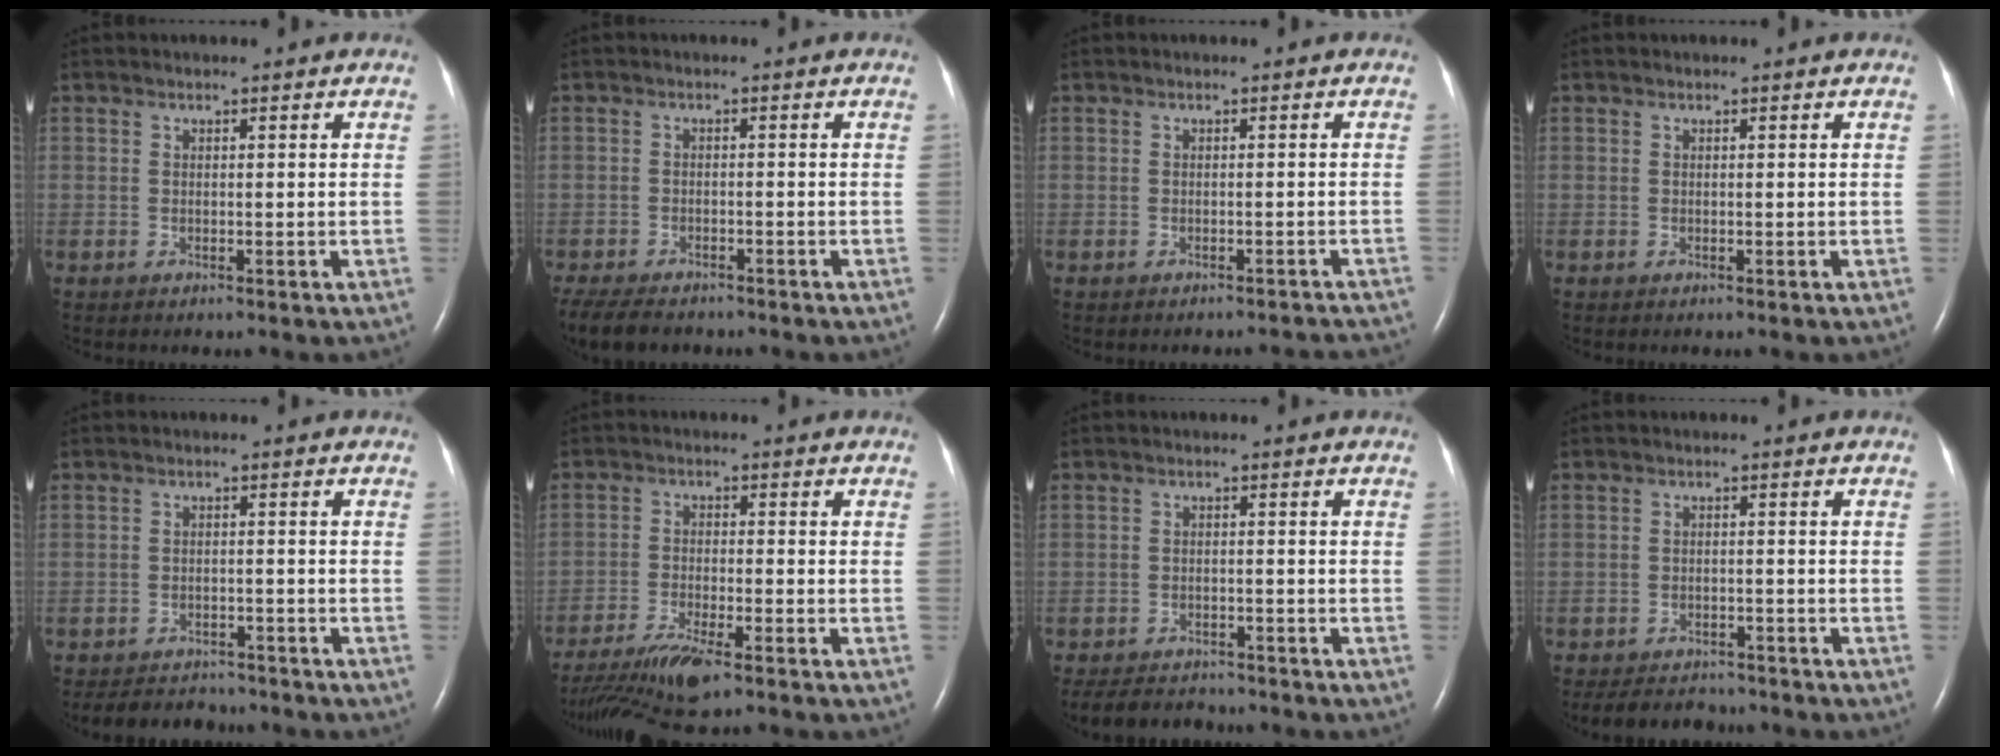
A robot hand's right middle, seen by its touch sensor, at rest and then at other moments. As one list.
[{"total": 8.6, "force": [-7.1, 3.2, 3.8], "torque": [-0.075, -0.012, -0.108]}, {"total": 4.2, "force": [-4.1, 1.0, 0.6], "torque": [-0.005, -0.005, -0.039]}, {"total": 0.0}, {"total": 7.0, "force": [-6.5, 2.2, 1.2], "torque": [-0.021, -0.004, -0.090]}, {"total": 10.1, "force": [-7.9, 1.0, 6.2], "torque": [-0.115, -0.026, -0.136]}, {"total": 7.6, "force": [-7.0, 2.3, 1.9], "torque": [-0.035, -0.006, -0.101]}, {"total": 7.2, "force": [-6.6, 2.4, 1.6], "torque": [-0.028, -0.007, -0.092]}]